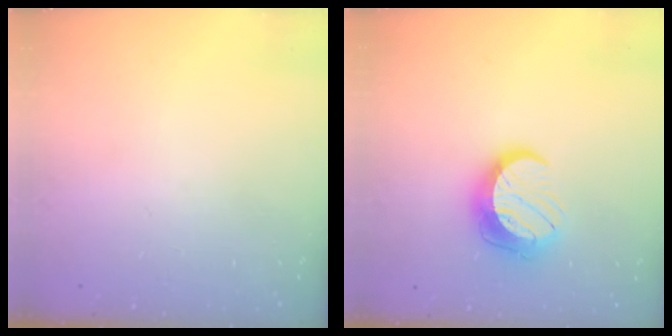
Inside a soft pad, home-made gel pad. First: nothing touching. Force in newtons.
{"total": 12.1, "press": 12.1, "slide": 0.6}